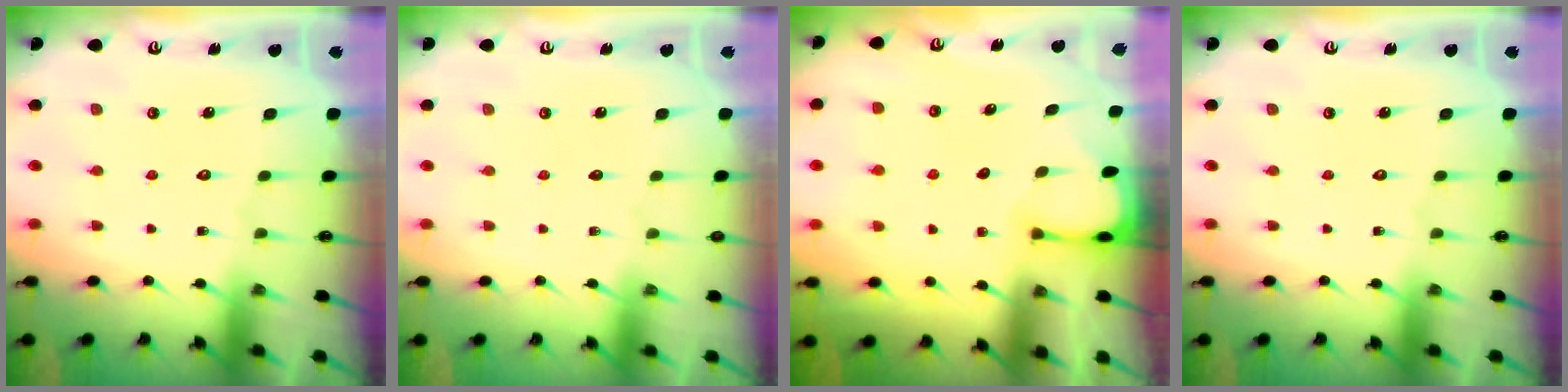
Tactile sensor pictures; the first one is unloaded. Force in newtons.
{"total": 0.0}
{"total": 1.2, "press": 1.2, "slide": 0.3}
{"total": 0.0}